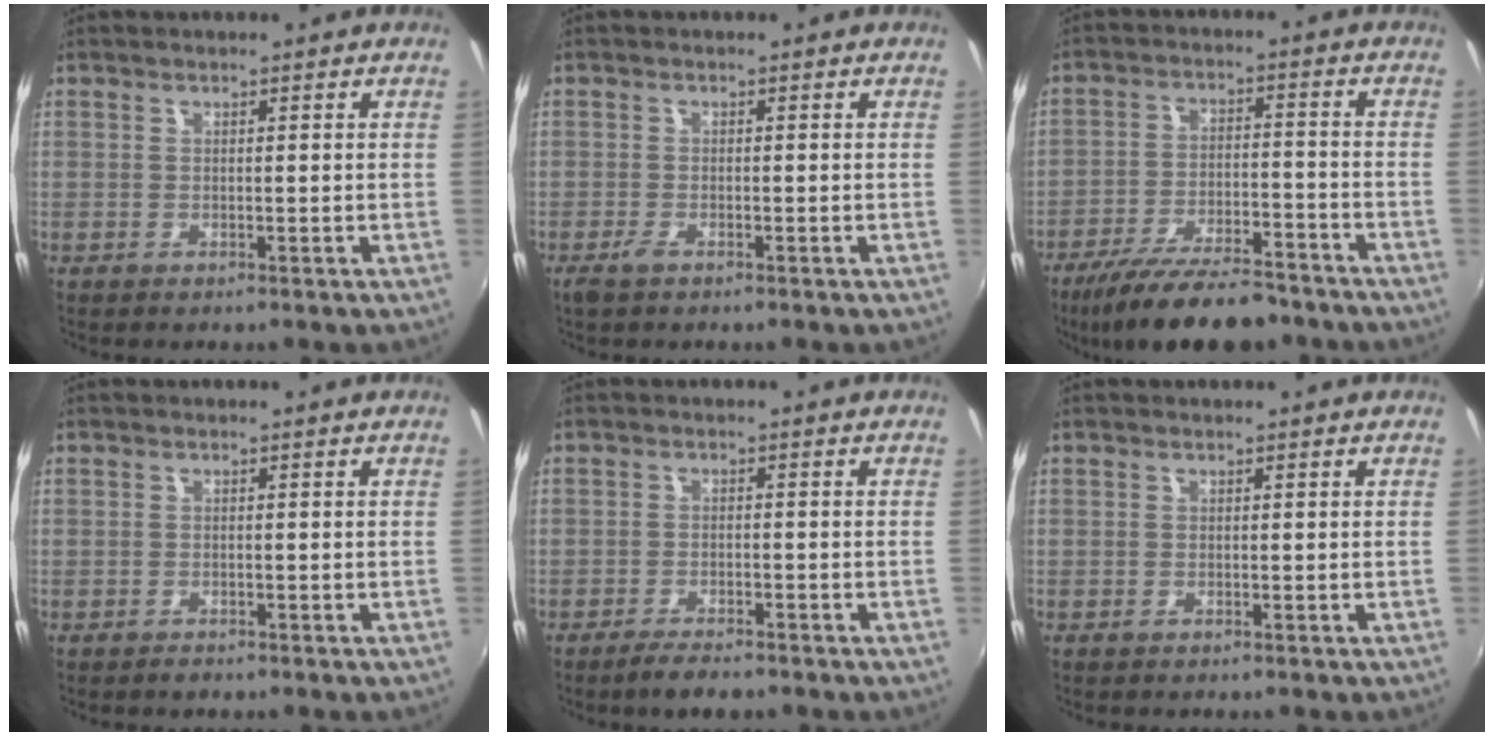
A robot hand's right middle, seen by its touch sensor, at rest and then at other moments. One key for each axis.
{"total": 1.9, "fx": -1.4, "fy": 0.6, "fz": 1.2, "tx": -0.029, "ty": -0.005, "tz": -0.028}
{"total": 16.3, "fx": -13.4, "fy": 4.2, "fz": 8.2, "tx": -0.165, "ty": -0.022, "tz": -0.208}
{"total": 0.9, "fx": -0.8, "fy": 0.5, "fz": 0.2, "tx": -0.004, "ty": 0.001, "tz": -0.013}
{"total": 3.9, "fx": -3.2, "fy": 0.9, "fz": 2.0, "tx": -0.050, "ty": -0.003, "tz": -0.059}
{"total": 0.0}